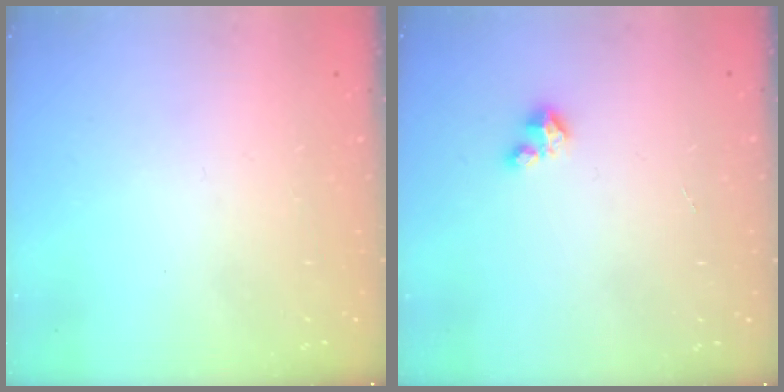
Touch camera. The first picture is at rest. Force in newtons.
{"total": 1.5, "press": 1.5, "slide": 0.2}